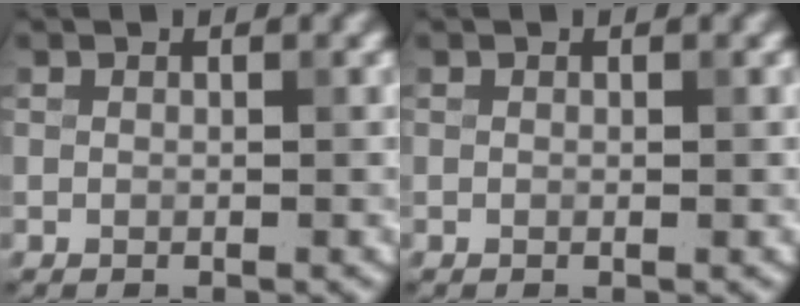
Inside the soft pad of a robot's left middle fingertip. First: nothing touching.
{"total": 0.0}